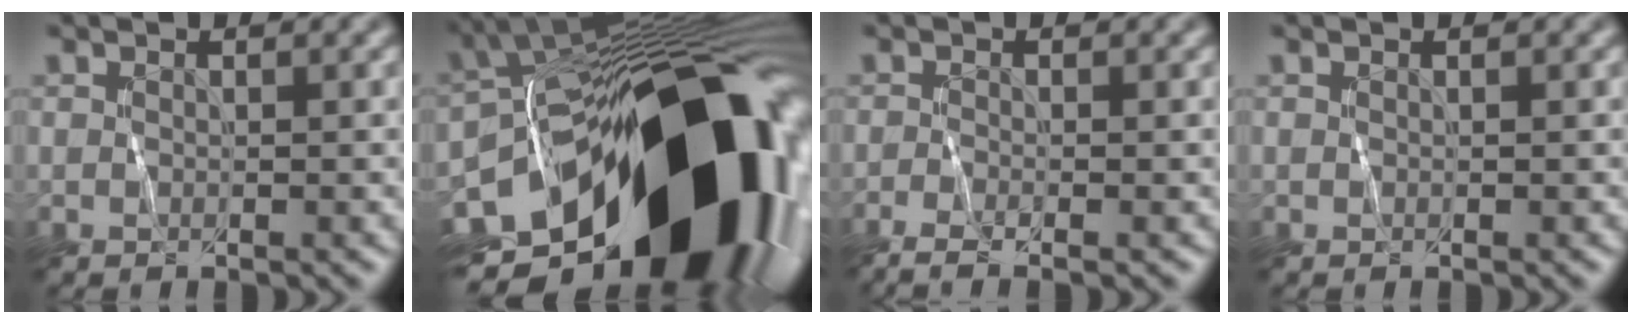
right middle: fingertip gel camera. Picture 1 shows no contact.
{"total": 22.1, "force": [-8.1, 12.6, 16.3], "torque": [-0.276, -0.029, -0.119]}
{"total": 3.4, "force": [-2.0, 0.9, 2.5], "torque": [-0.050, -0.006, -0.040]}
{"total": 0.0}